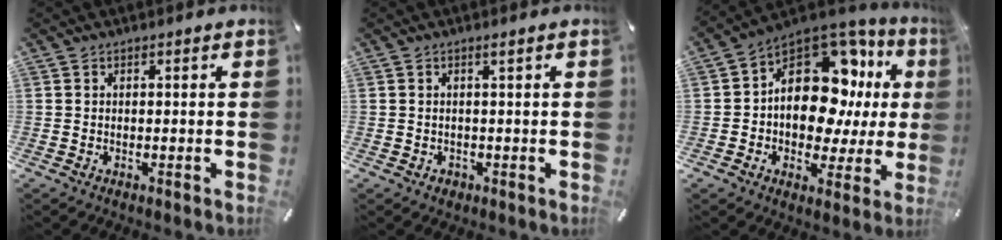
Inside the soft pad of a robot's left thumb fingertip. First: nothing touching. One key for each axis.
{"total": 1.3, "fx": 0.2, "fy": 0.9, "fz": 0.9, "tx": -0.021, "ty": 0.005, "tz": 0.001}
{"total": 16.5, "fx": 2.9, "fy": 11.6, "fz": 11.4, "tx": -0.174, "ty": -0.038, "tz": 0.045}